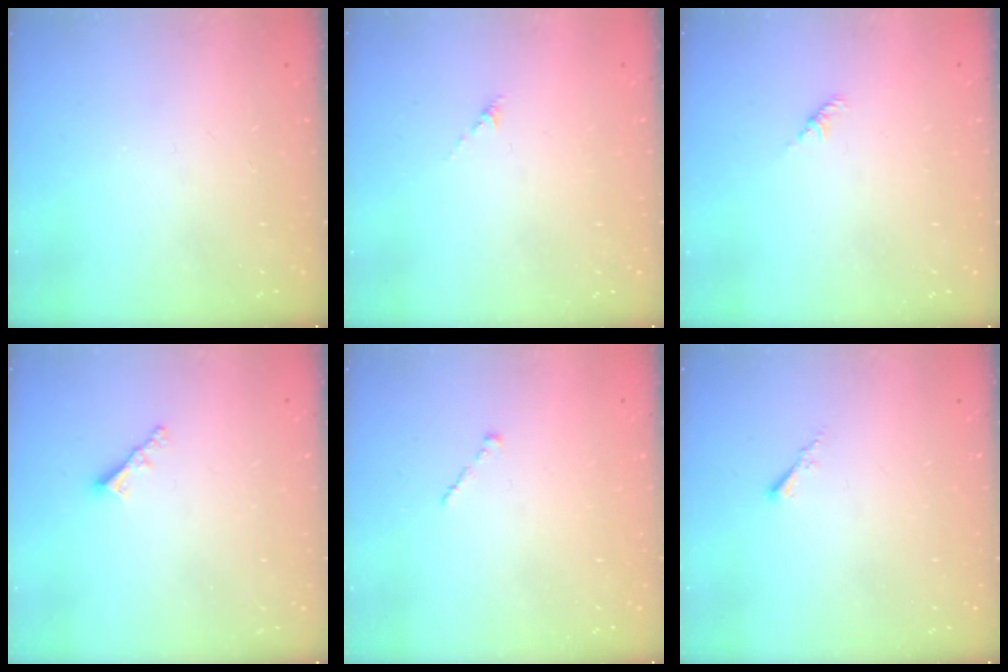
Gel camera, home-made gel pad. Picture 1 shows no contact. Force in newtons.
{"total": 0.0}
{"total": 1.8, "press": 1.7, "slide": 0.6}
{"total": 2.3, "press": 2.3, "slide": 0.1}
{"total": 0.0}
{"total": 0.0}